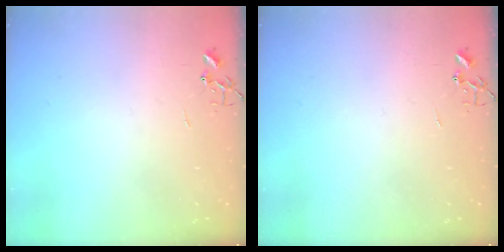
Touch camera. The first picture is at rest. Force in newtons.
{"total": 0.0}